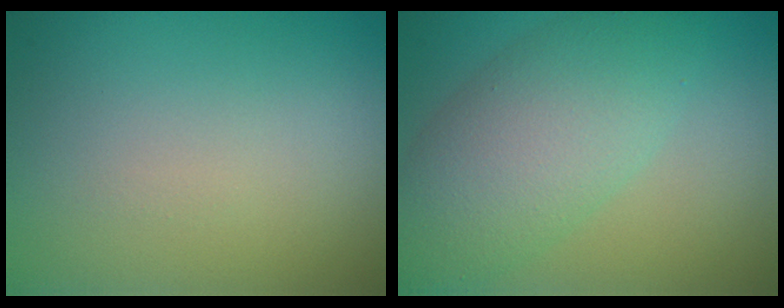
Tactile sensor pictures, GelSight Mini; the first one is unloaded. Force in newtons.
{"total": 6.8, "press": 6.8, "slide": 0.5}